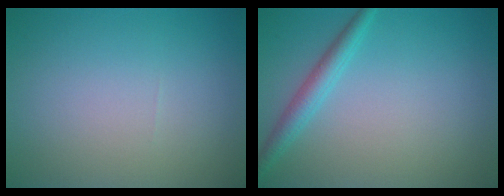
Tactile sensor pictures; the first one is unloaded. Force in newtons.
{"total": 2.3, "press": 2.3, "slide": 0.1}